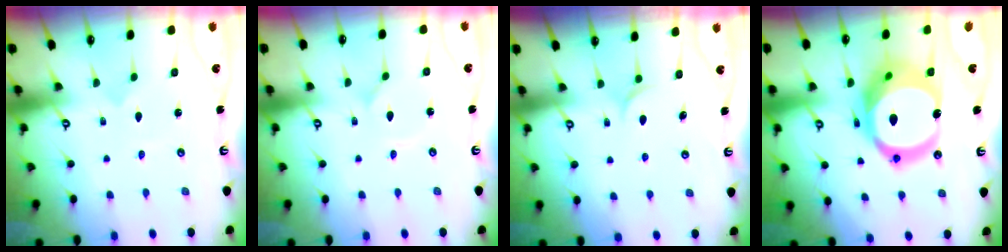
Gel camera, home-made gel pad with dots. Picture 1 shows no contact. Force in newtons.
{"total": 0.8, "press": 0.8, "slide": 0.1}
{"total": 5.7, "press": 5.7, "slide": 0.3}
{"total": 20.5, "press": 20.4, "slide": 2.4}